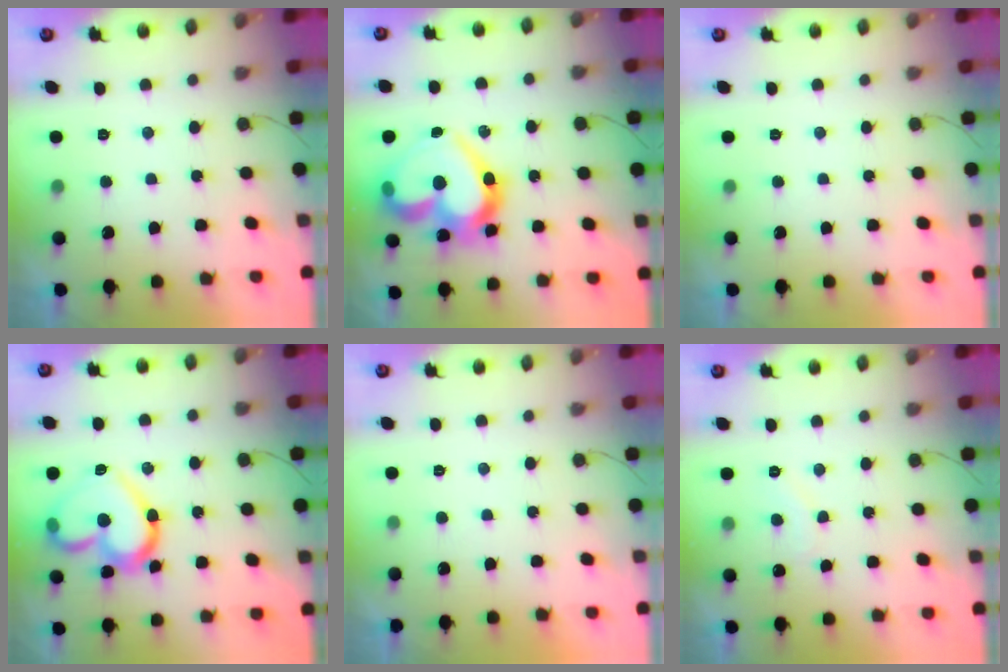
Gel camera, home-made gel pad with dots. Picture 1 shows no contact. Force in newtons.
{"total": 23.8, "press": 23.7, "slide": 2.0}
{"total": 0.0}
{"total": 18.6, "press": 18.6, "slide": 1.5}
{"total": 1.7, "press": 1.7, "slide": 0.0}
{"total": 6.0, "press": 6.0, "slide": 0.5}